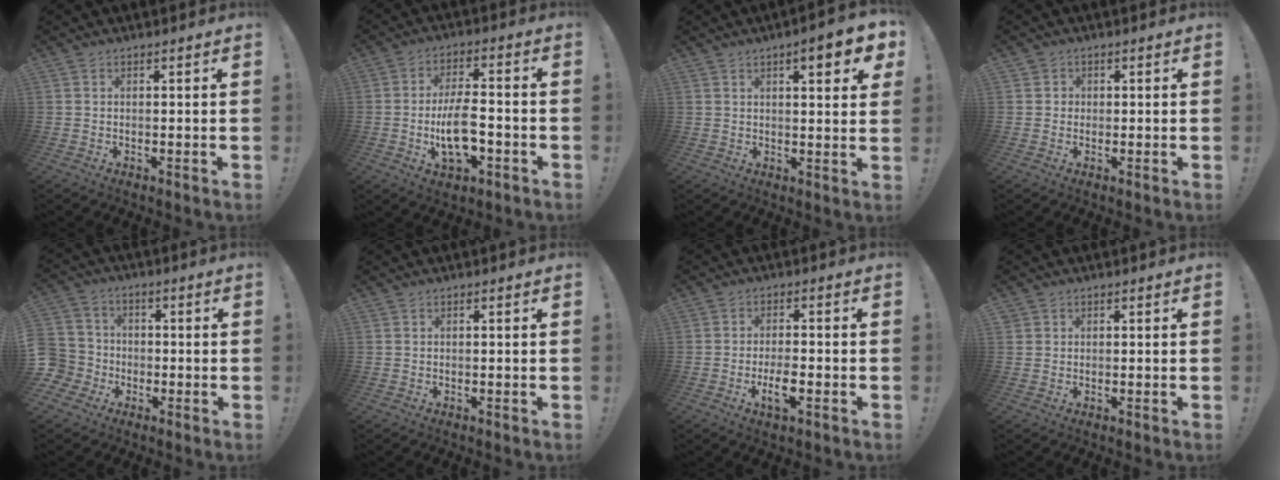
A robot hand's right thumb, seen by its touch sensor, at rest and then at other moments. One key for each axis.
{"total": 11.8, "fx": -3.0, "fy": 5.6, "fz": 10.0, "tx": -0.172, "ty": 0.009, "tz": -0.051}
{"total": 7.6, "fx": 3.6, "fy": 1.6, "fz": 6.5, "tx": -0.078, "ty": -0.019, "tz": 0.052}
{"total": 2.1, "fx": -0.2, "fy": 2.0, "fz": 0.6, "tx": -0.004, "ty": 0.003, "tz": -0.004}
{"total": 8.1, "fx": -2.1, "fy": 7.6, "fz": 1.6, "tx": -0.035, "ty": 0.021, "tz": -0.033}
{"total": 0.0}
{"total": 6.1, "fx": -2.5, "fy": 1.7, "fz": 5.3, "tx": -0.096, "ty": -0.004, "tz": -0.045}
{"total": 1.0, "fx": 0.6, "fy": 0.8, "fz": 0.1, "tx": 0.003, "ty": -0.003, "tz": 0.011}